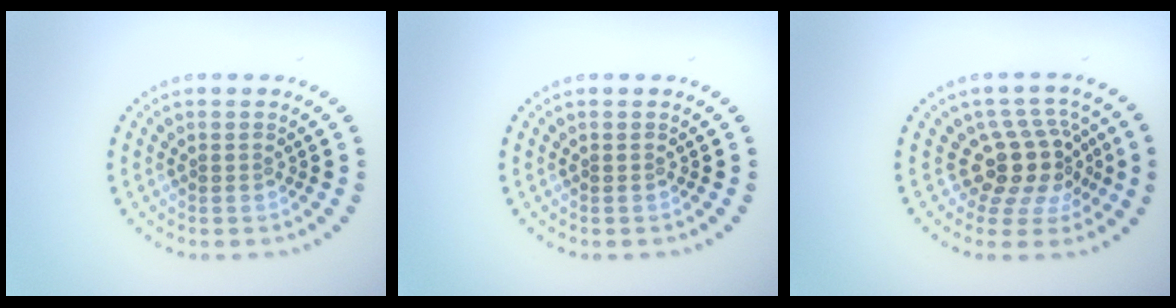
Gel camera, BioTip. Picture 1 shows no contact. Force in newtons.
{"total": 0.0}
{"total": 4.4, "press": 3.4, "slide": 2.9}